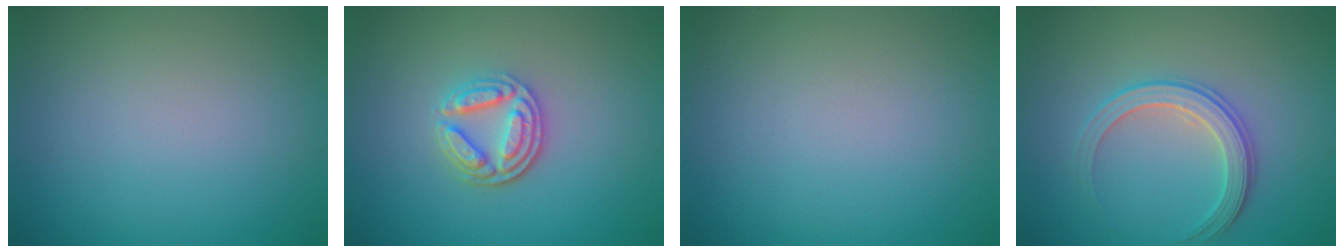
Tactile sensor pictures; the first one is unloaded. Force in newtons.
{"total": 3.9, "press": 3.2, "slide": 2.2}
{"total": 0.0}
{"total": 2.8, "press": 2.8, "slide": 0.3}